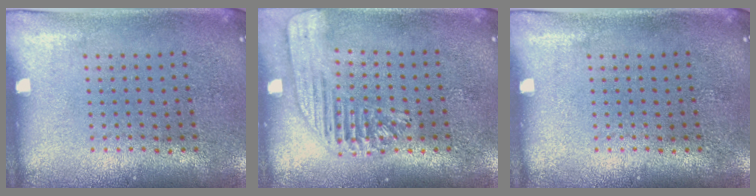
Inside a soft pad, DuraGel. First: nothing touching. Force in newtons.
{"total": 1.7, "press": 1.5, "slide": 0.8}
{"total": 0.0}